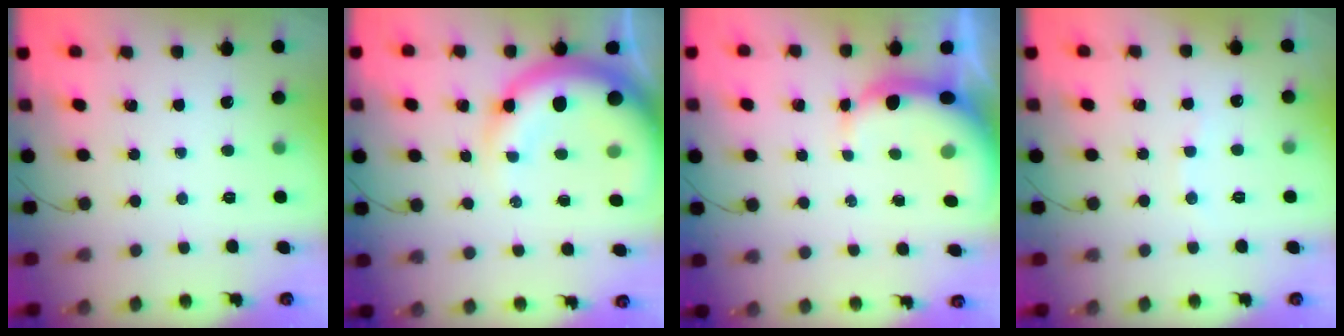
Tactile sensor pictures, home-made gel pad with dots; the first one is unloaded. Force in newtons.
{"total": 13.4, "press": 13.1, "slide": 2.6}
{"total": 5.8, "press": 5.7, "slide": 1.3}
{"total": 5.5, "press": 5.5, "slide": 0.9}